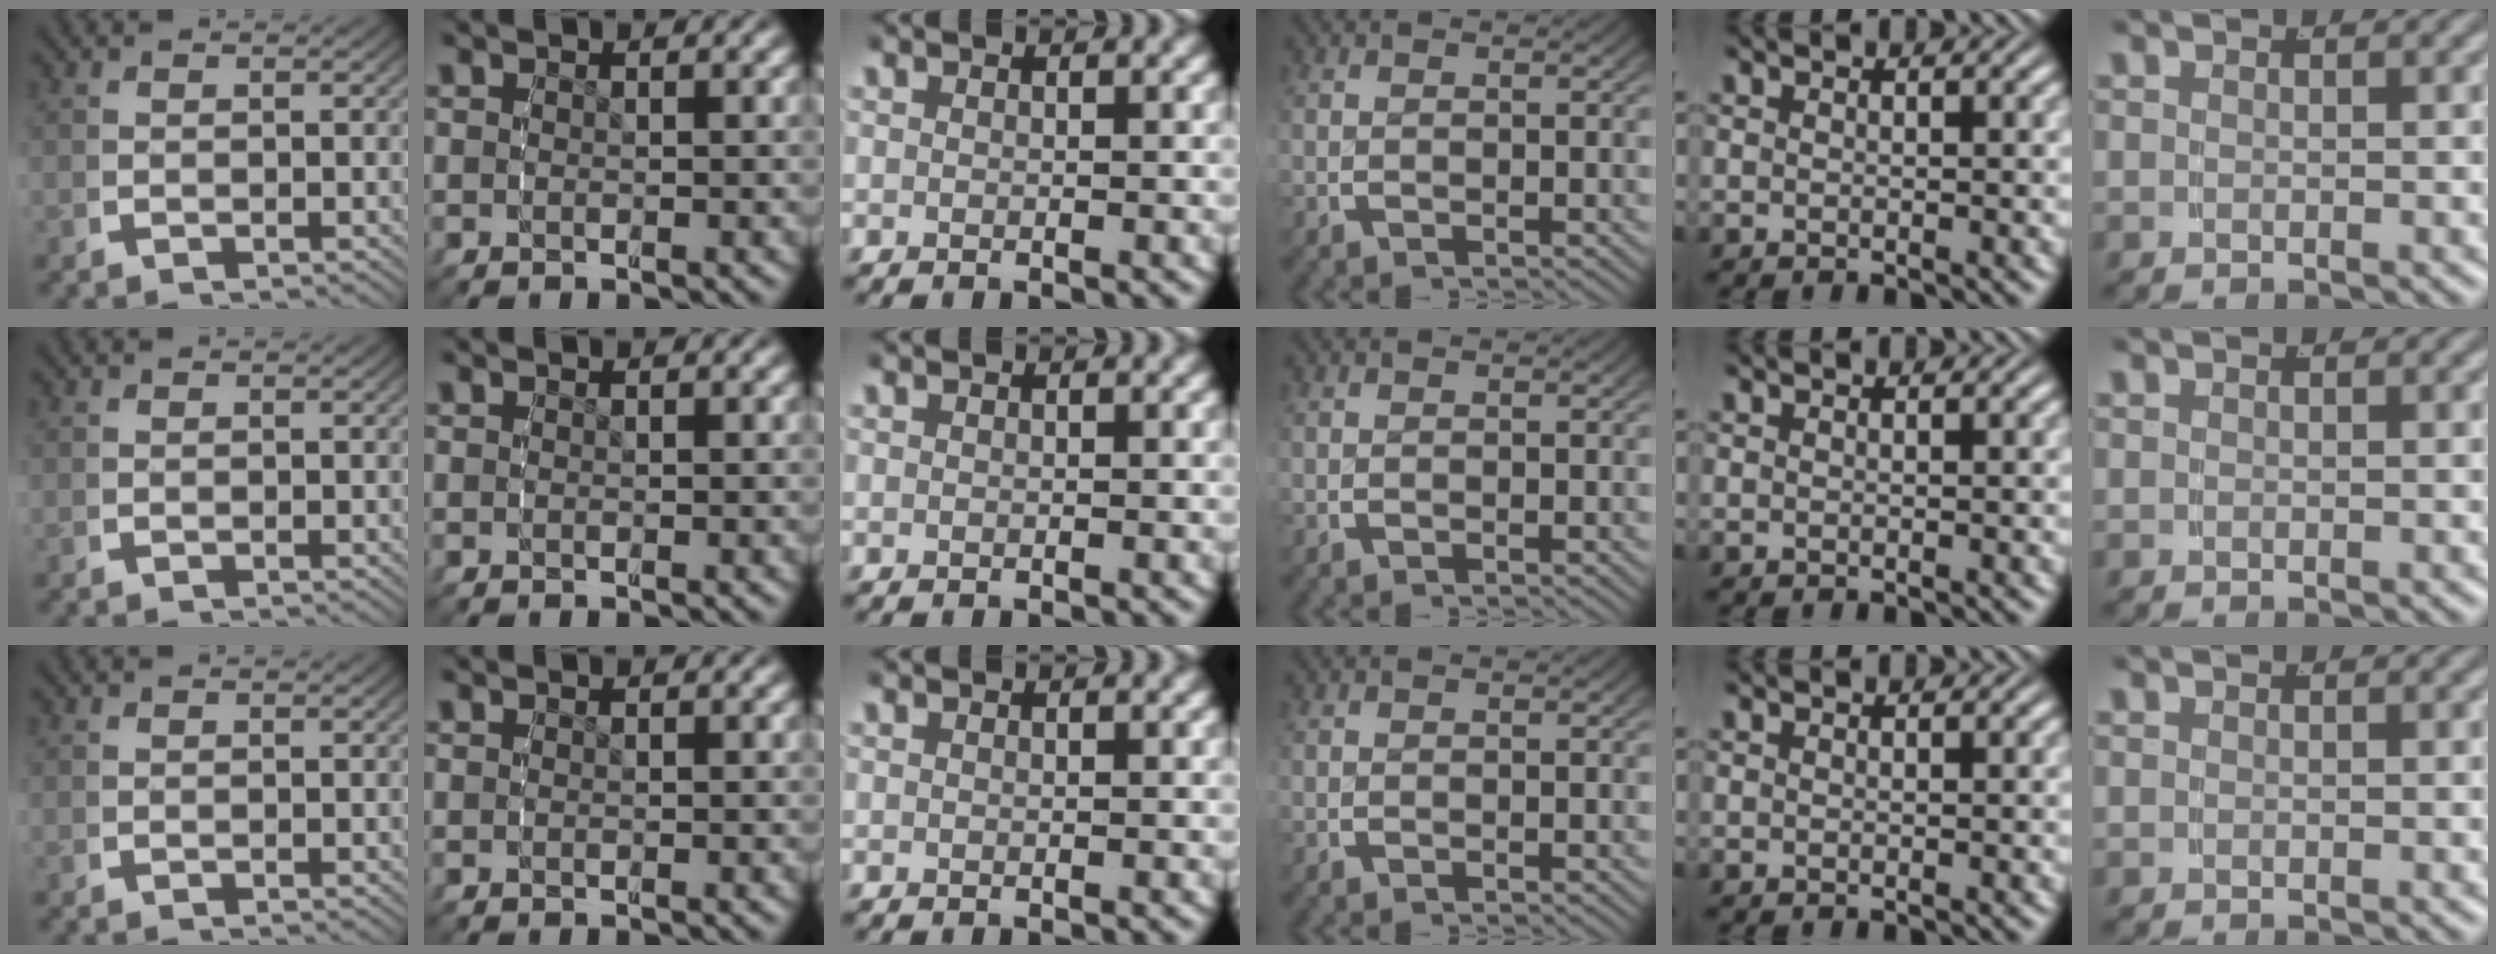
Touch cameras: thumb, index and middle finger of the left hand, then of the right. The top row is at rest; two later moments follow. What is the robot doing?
{"motion": "reach", "object": "shirt"}